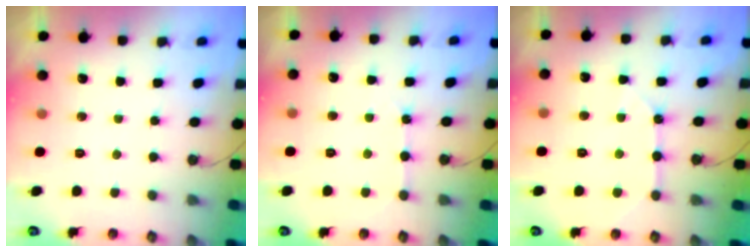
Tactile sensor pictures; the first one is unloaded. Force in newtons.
{"total": 2.8, "press": 2.7, "slide": 0.4}
{"total": 10.4, "press": 10.3, "slide": 1.2}